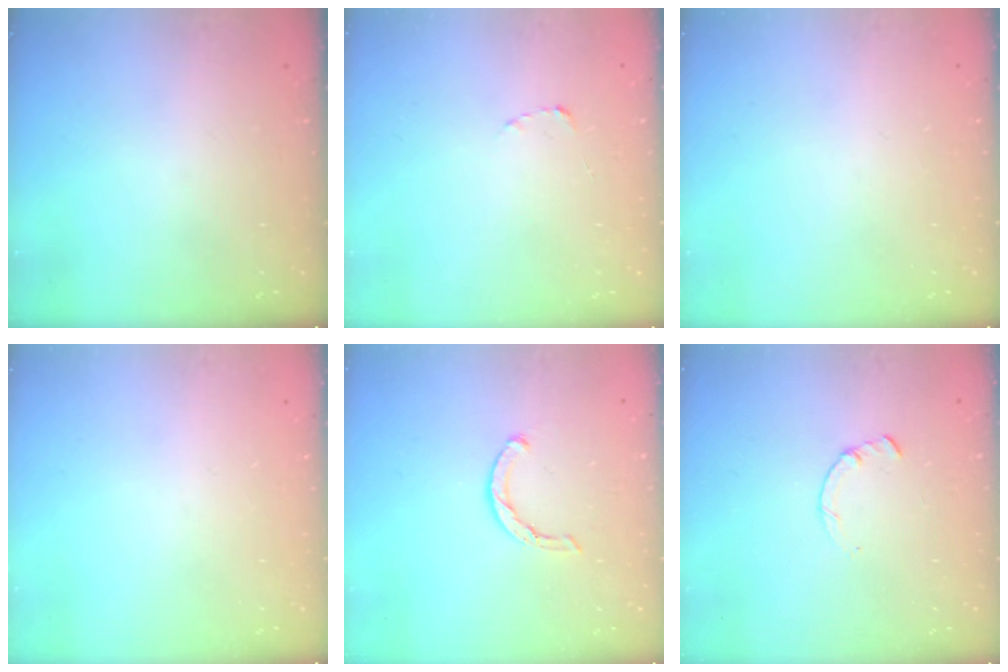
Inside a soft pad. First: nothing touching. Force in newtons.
{"total": 1.8, "press": 1.7, "slide": 0.3}
{"total": 0.0}
{"total": 0.0}
{"total": 3.5, "press": 3.5, "slide": 0.3}
{"total": 0.7, "press": 0.6, "slide": 0.2}